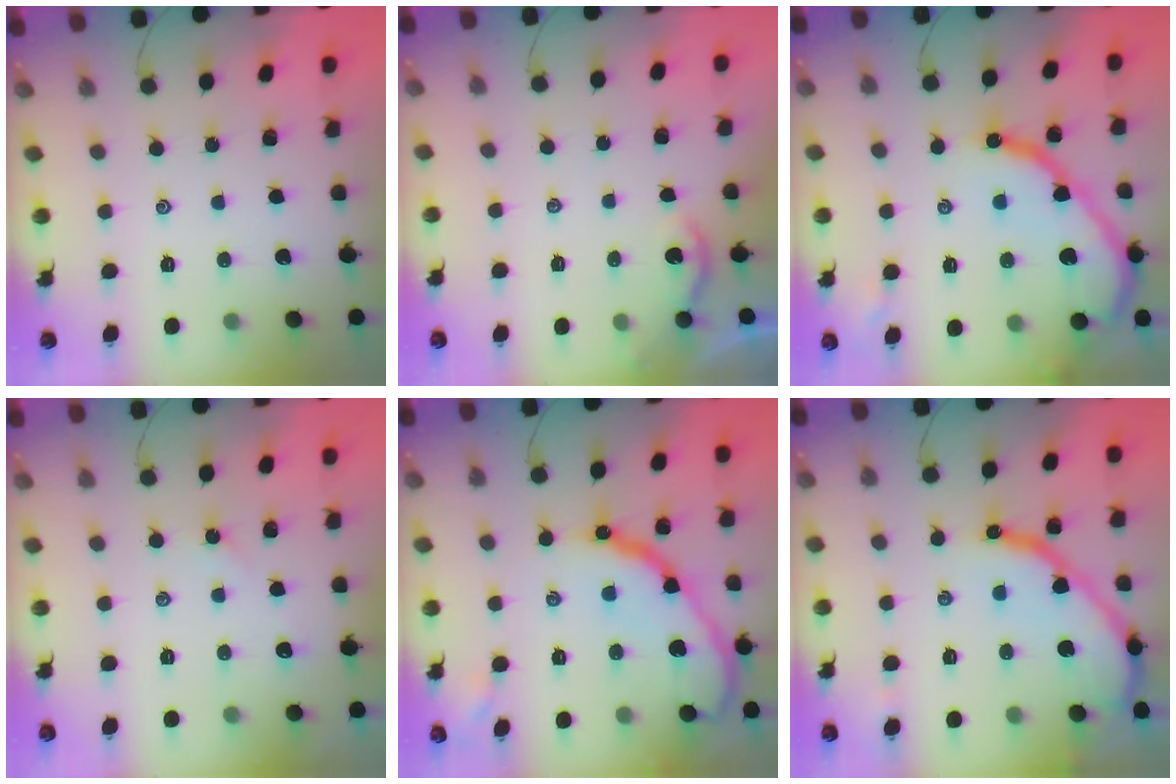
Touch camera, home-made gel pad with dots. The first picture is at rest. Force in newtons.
{"total": 2.3, "press": 2.3, "slide": 0.2}
{"total": 15.8, "press": 15.7, "slide": 1.4}
{"total": 1.9, "press": 1.9, "slide": 0.3}
{"total": 17.6, "press": 17.6, "slide": 1.6}
{"total": 14.6, "press": 14.5, "slide": 1.3}